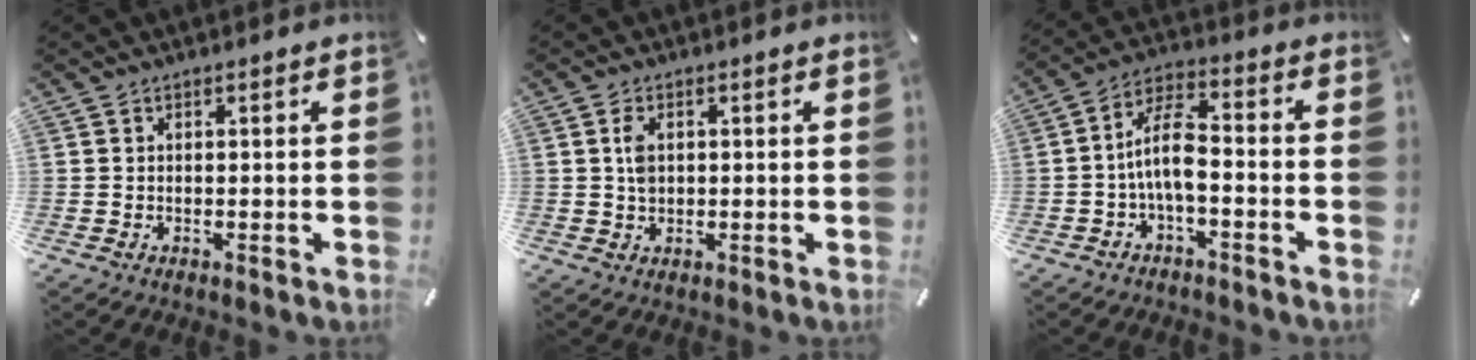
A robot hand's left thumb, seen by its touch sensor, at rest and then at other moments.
{"total": 3.4, "force": [0.6, 2.2, 2.5], "torque": [-0.046, 0.003, 0.007]}
{"total": 9.8, "force": [-2.4, 4.2, 8.5], "torque": [-0.174, 0.009, -0.044]}